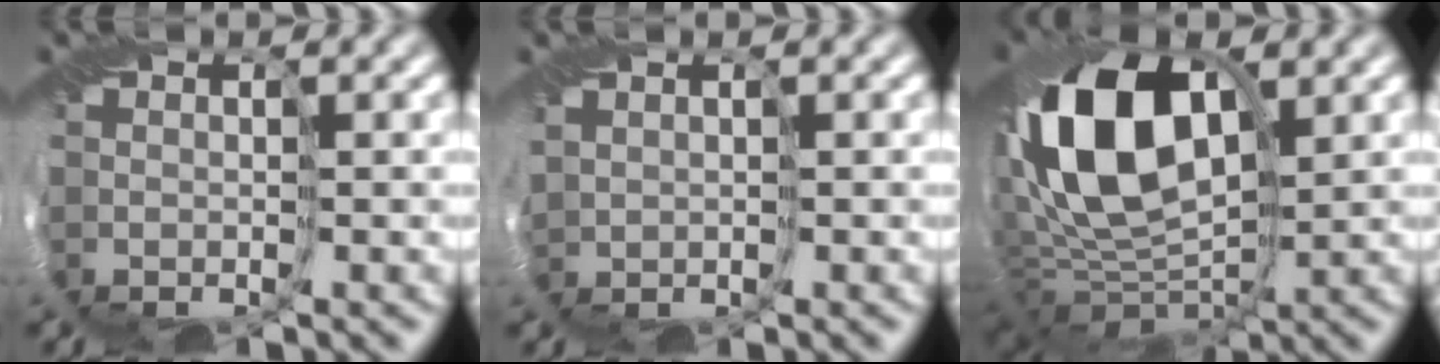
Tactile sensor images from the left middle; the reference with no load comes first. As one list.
[{"total": 0.8, "force": [0.5, 0.6, 0.1], "torque": [-0.010, -0.001, 0.014]}, {"total": 15.0, "force": [1.2, 9.1, 11.8], "torque": [-0.243, -0.001, 0.015]}]